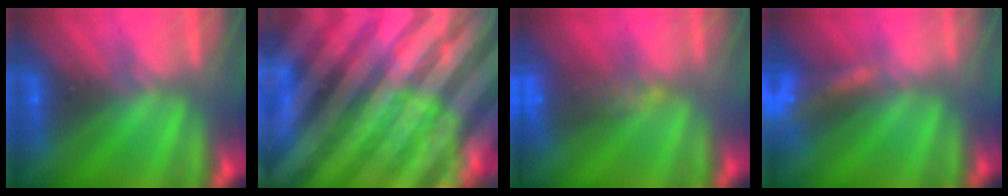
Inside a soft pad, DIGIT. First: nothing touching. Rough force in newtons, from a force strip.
{"total": 9.3}
{"total": 7.3}
{"total": 5.8}